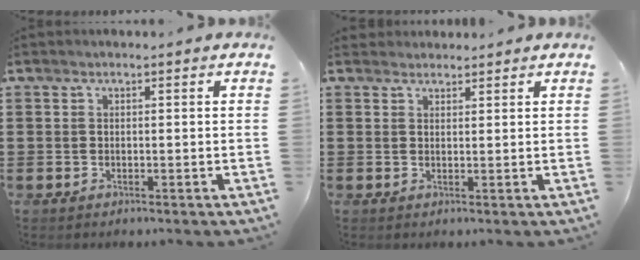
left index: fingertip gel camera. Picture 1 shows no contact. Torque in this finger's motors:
{"motor_torque": [-0.36, -0.23, -0.26, -0.07]}